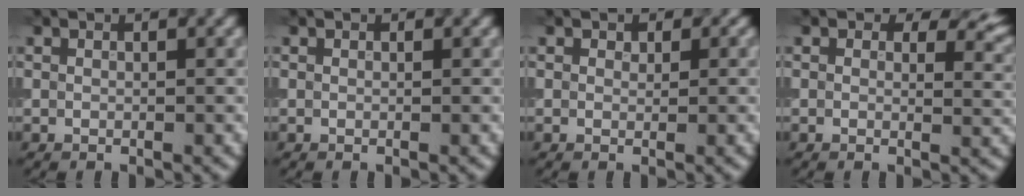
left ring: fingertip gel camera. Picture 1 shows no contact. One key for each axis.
{"total": 0.0}
{"total": 0.8, "fx": 0.5, "fy": 0.6, "fz": 0.2, "tx": -0.001, "ty": -0.005, "tz": 0.002}
{"total": 3.7, "fx": 1.8, "fy": 2.2, "fz": 2.3, "tx": -0.028, "ty": -0.007, "tz": 0.019}